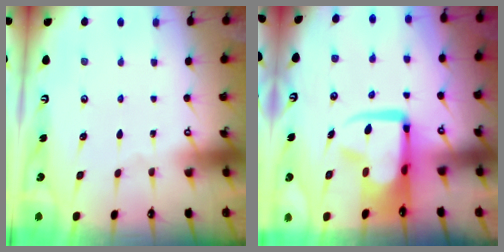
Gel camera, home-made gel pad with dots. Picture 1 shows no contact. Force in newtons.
{"total": 12.9, "press": 12.8, "slide": 1.7}